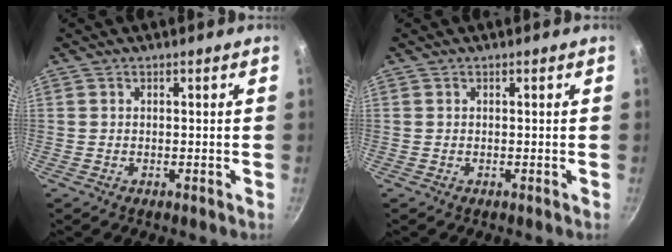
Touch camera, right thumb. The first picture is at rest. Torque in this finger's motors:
{"motor_torque": [-0.05, -0.06, 0.14, 0.07, 0.00]}